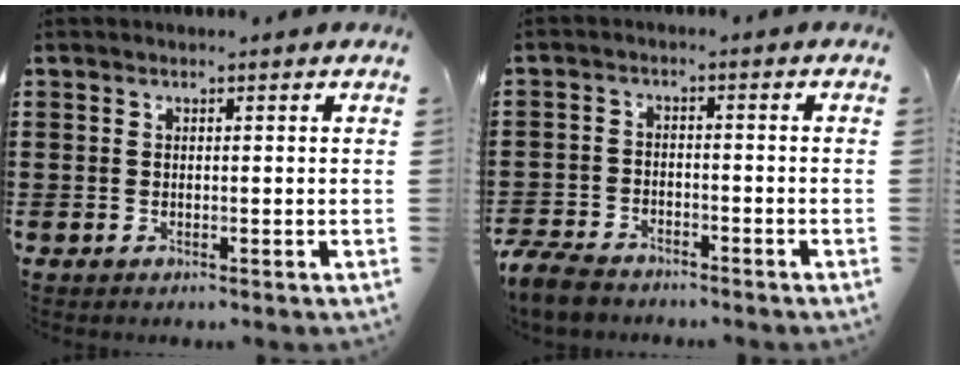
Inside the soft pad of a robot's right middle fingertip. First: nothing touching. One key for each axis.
{"total": 4.5, "fx": -4.1, "fy": 1.2, "fz": 1.2, "tx": -0.041, "ty": -0.001, "tz": -0.089}